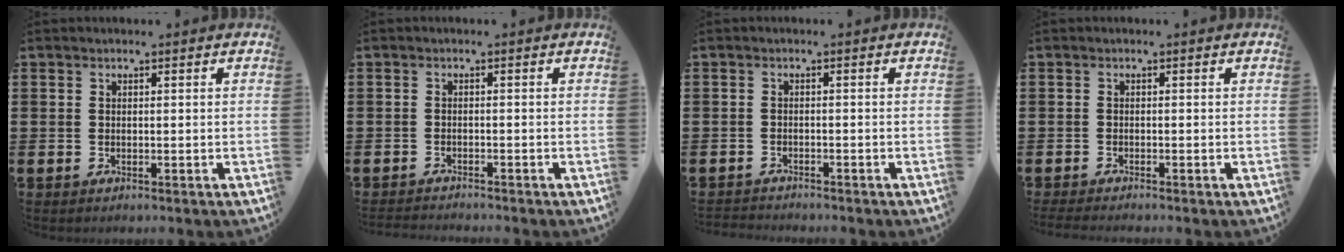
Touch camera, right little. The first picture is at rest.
{"total": 1.1, "force": [-1.1, -0.1, 0.0], "torque": [-0.002, 0.001, -0.023]}
{"total": 1.1, "force": [-1.1, 0.0, -0.1], "torque": [-0.001, 0.001, -0.024]}
{"total": 0.8, "force": [-0.7, 0.0, 0.4], "torque": [-0.005, -0.004, -0.014]}